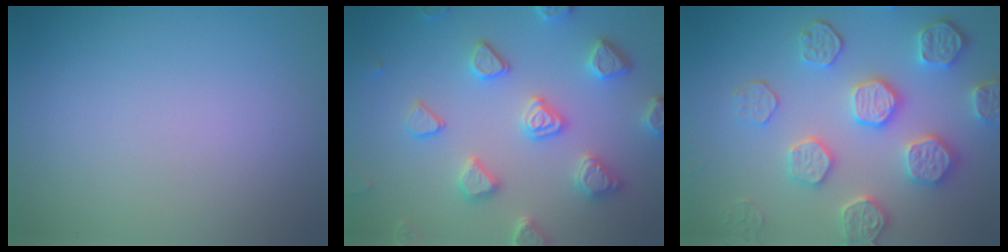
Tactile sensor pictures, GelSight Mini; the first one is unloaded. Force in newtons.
{"total": 5.0, "press": 4.6, "slide": 1.8}
{"total": 6.1, "press": 5.3, "slide": 3.0}